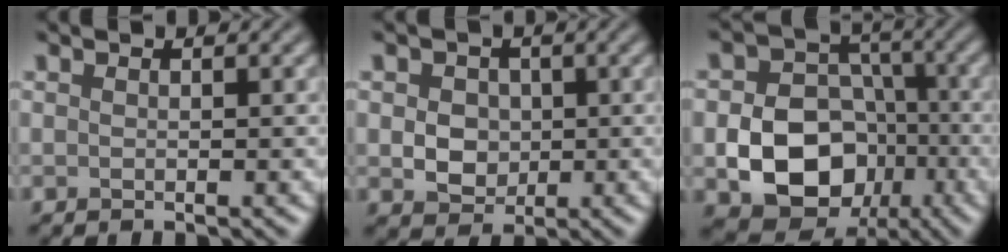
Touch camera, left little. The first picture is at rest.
{"total": 3.5, "force": [0.2, 2.9, 1.9], "torque": [-0.032, 0.002, -0.005]}
{"total": 9.5, "force": [-2.8, 7.5, 5.2], "torque": [-0.080, -0.016, -0.051]}